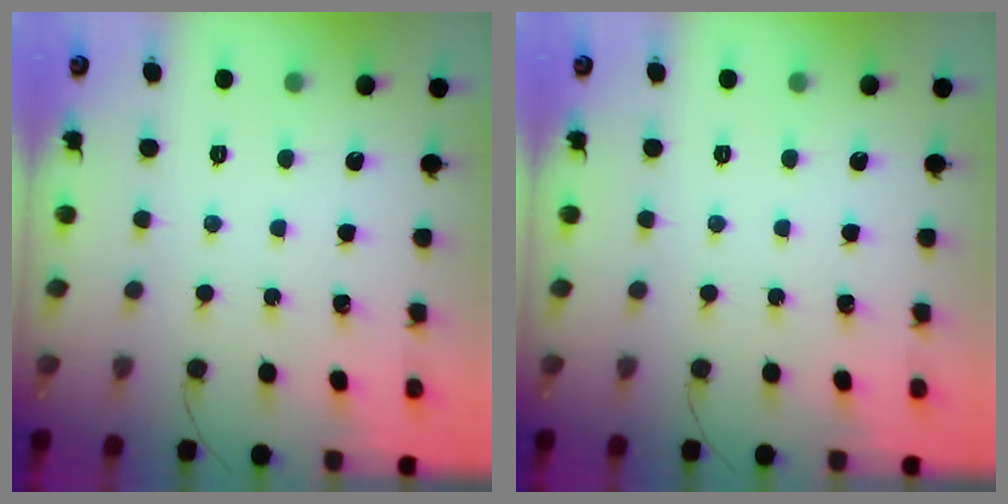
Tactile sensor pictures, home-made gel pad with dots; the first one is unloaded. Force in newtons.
{"total": 0.0}